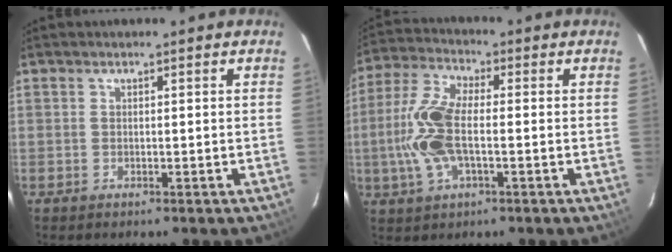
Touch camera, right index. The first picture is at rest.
{"total": 12.1, "force": [-1.6, 5.2, 10.8], "torque": [-0.245, 0.008, -0.038]}